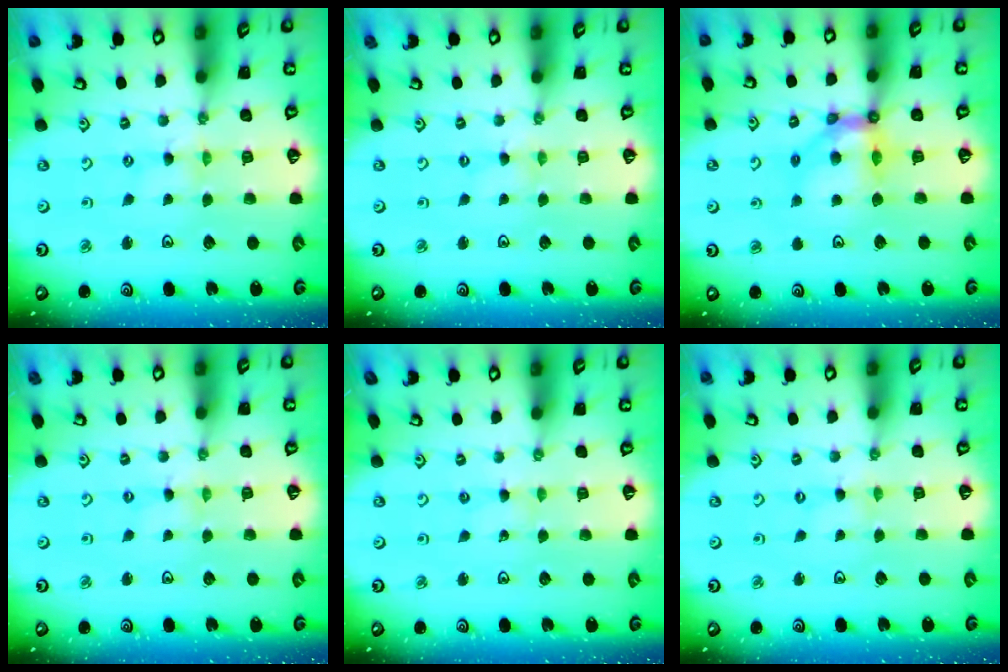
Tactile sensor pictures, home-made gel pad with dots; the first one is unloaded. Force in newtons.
{"total": 0.6, "press": 0.6, "slide": 0.2}
{"total": 9.7, "press": 9.5, "slide": 1.9}
{"total": 0.0}
{"total": 0.6, "press": 0.6, "slide": 0.1}
{"total": 0.0}